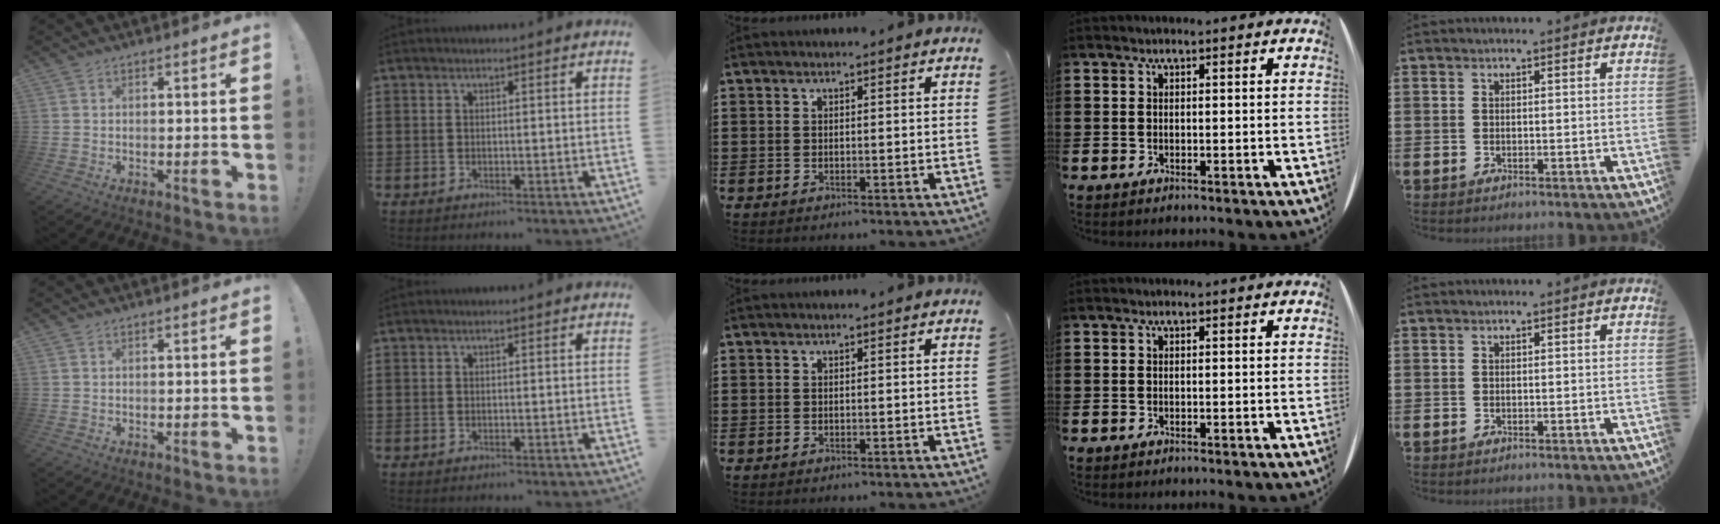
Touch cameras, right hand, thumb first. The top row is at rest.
{}